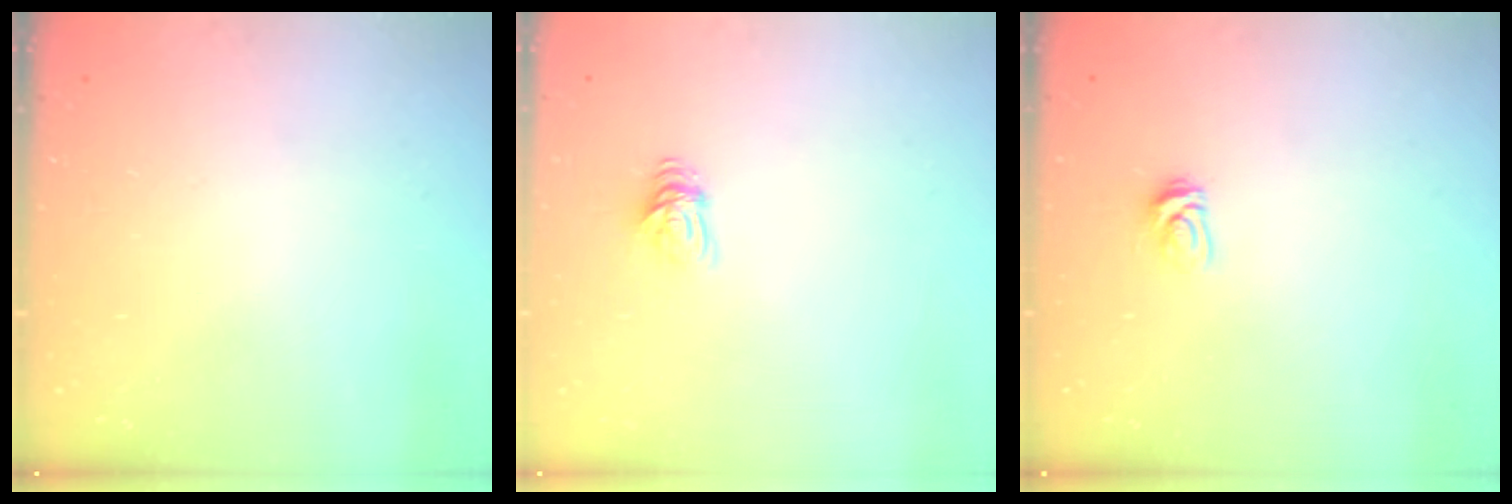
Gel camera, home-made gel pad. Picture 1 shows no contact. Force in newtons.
{"total": 6.3, "press": 6.3, "slide": 0.6}
{"total": 3.9, "press": 3.8, "slide": 0.4}